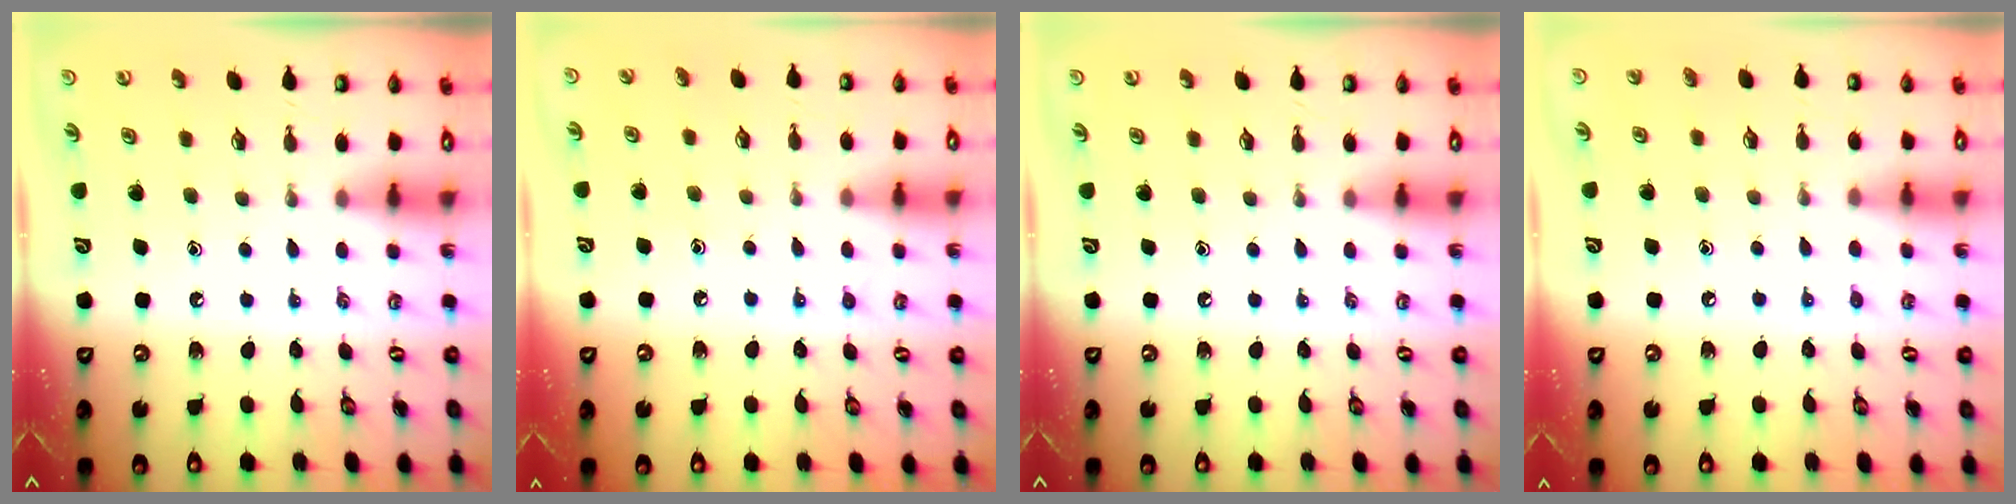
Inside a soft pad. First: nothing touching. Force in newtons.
{"total": 5.3, "press": 5.3, "slide": 0.2}
{"total": 0.0}
{"total": 3.7, "press": 3.7, "slide": 0.4}